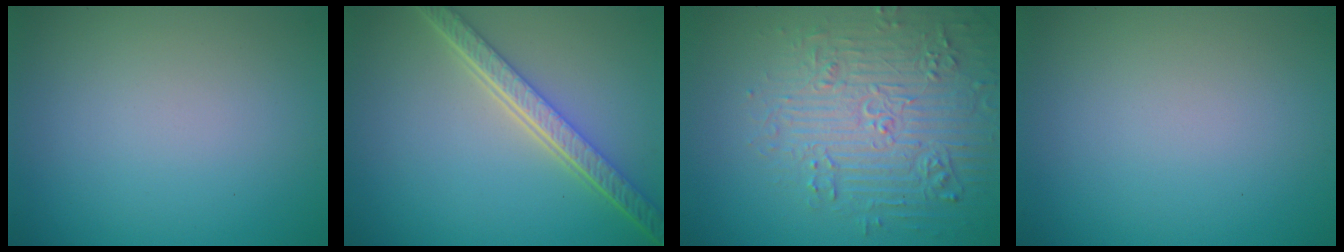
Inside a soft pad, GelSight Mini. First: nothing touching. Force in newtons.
{"total": 5.4, "press": 4.0, "slide": 3.6}
{"total": 5.5, "press": 5.3, "slide": 1.4}
{"total": 0.0}